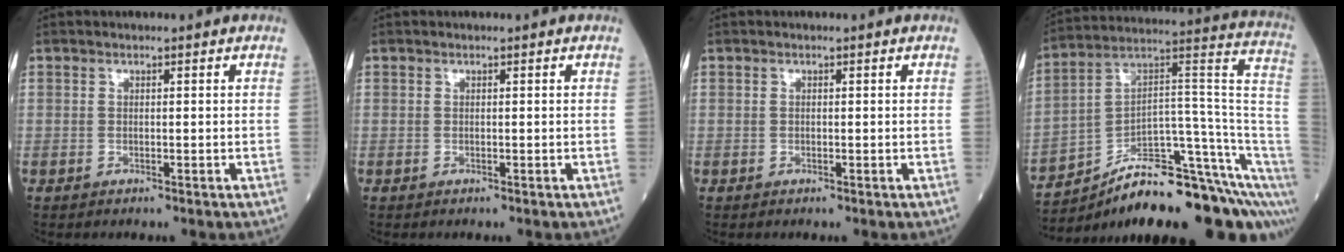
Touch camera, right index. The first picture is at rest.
{"total": 0.0}
{"total": 0.0}
{"total": 24.0, "force": [-15.0, 5.5, 17.9], "torque": [-0.173, 0.059, -0.225]}